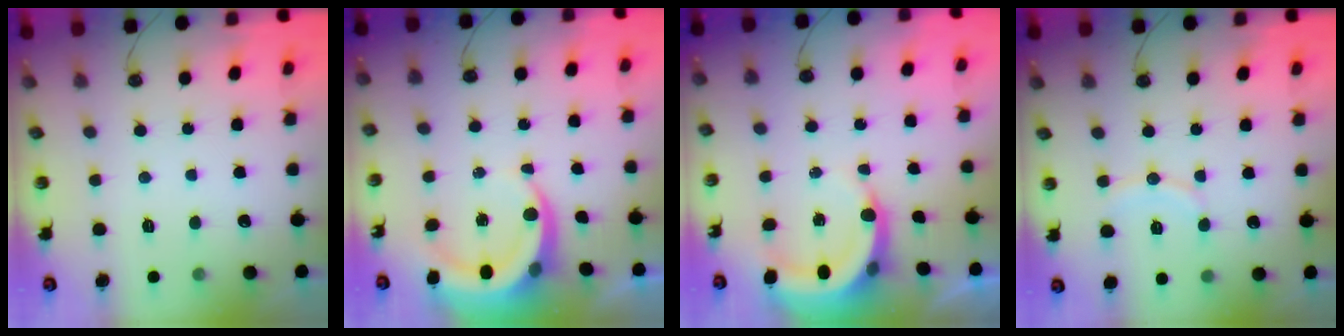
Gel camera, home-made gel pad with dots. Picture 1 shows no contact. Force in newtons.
{"total": 7.2, "press": 7.2, "slide": 0.7}
{"total": 5.2, "press": 5.2, "slide": 0.6}
{"total": 7.2, "press": 7.2, "slide": 0.9}